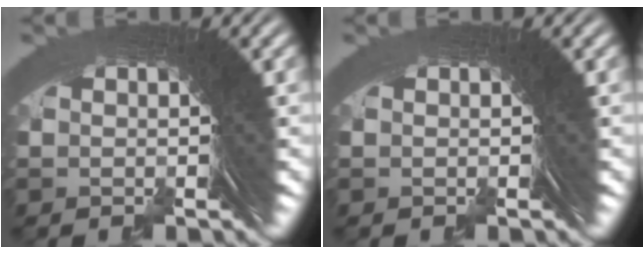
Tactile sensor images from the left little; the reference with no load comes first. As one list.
[{"total": 0.0}]